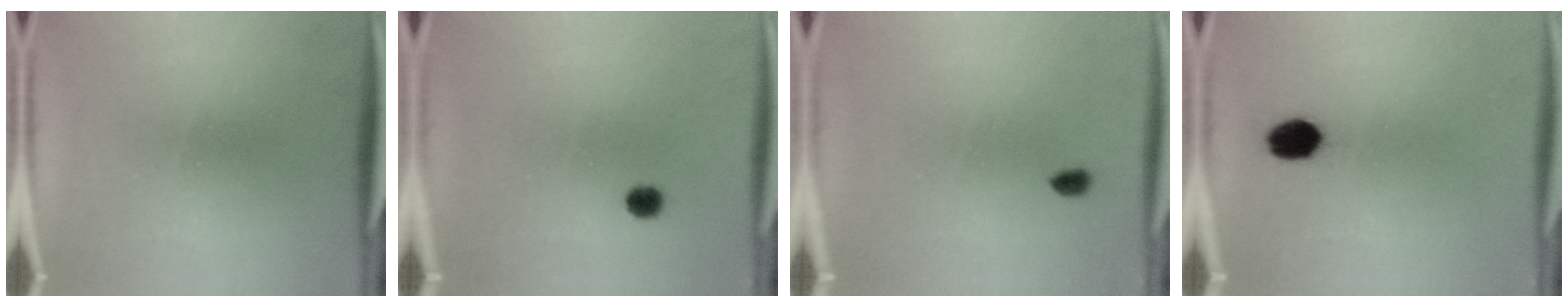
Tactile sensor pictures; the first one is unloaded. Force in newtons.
{"total": 1.9}
{"total": 2.1}
{"total": 5.8}